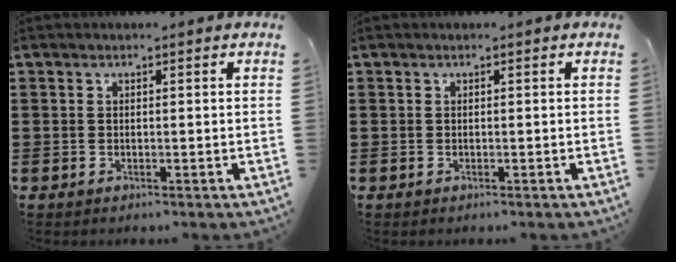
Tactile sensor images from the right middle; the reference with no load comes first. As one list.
[{"total": 0.0}]